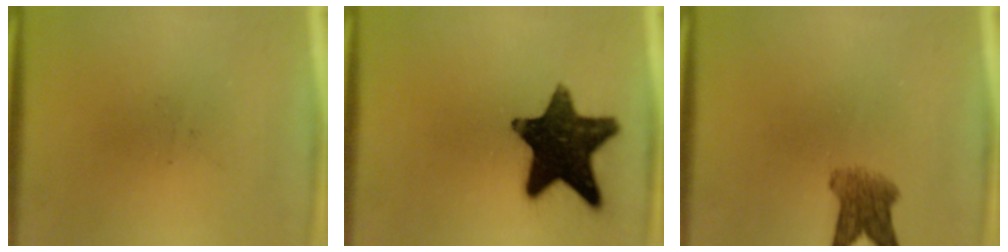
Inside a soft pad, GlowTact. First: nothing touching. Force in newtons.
{"total": 15.5}
{"total": 4.8}